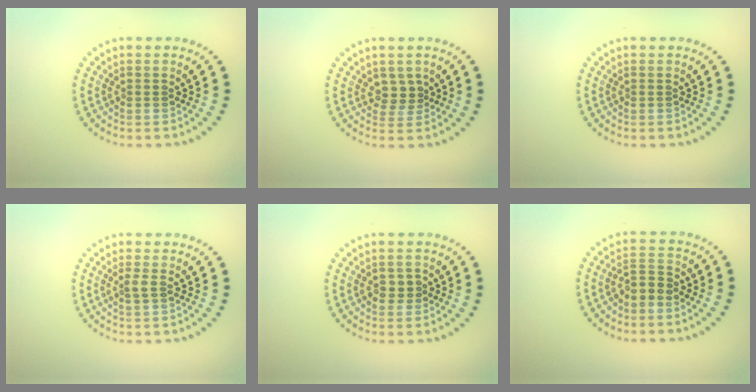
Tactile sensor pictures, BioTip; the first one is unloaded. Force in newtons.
{"total": 1.6, "press": 1.2, "slide": 1.0}
{"total": 0.0}
{"total": 1.0, "press": 0.7, "slide": 0.7}
{"total": 1.2, "press": 1.1, "slide": 0.5}
{"total": 2.1, "press": 1.6, "slide": 1.4}